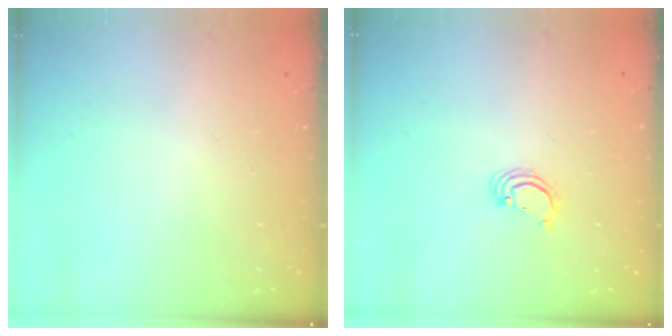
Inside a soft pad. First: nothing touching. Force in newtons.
{"total": 2.2, "press": 2.2, "slide": 0.2}